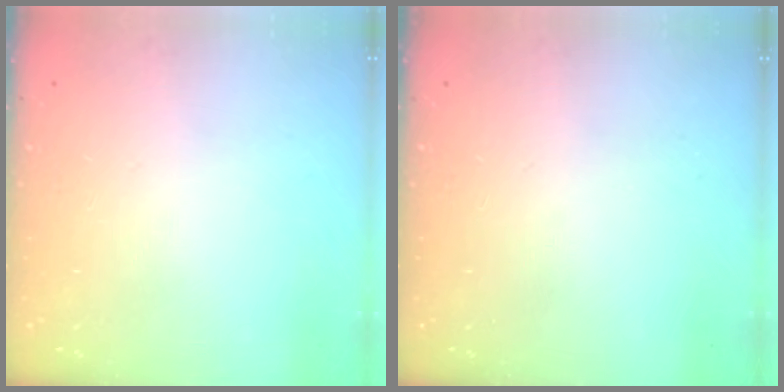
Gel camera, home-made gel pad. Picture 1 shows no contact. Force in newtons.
{"total": 0.0}